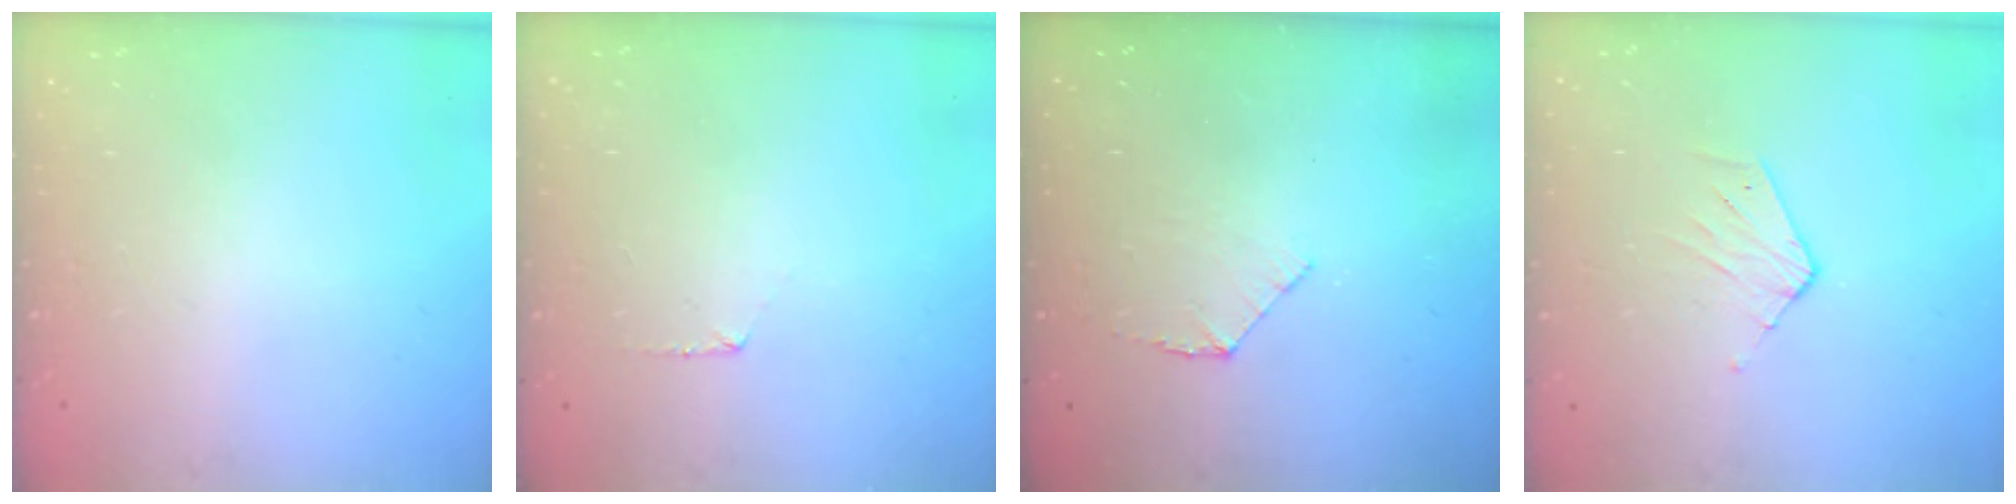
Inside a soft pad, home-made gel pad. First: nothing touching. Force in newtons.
{"total": 5.1, "press": 5.0, "slide": 0.5}
{"total": 5.6, "press": 5.6, "slide": 0.5}
{"total": 3.3, "press": 3.3, "slide": 0.2}